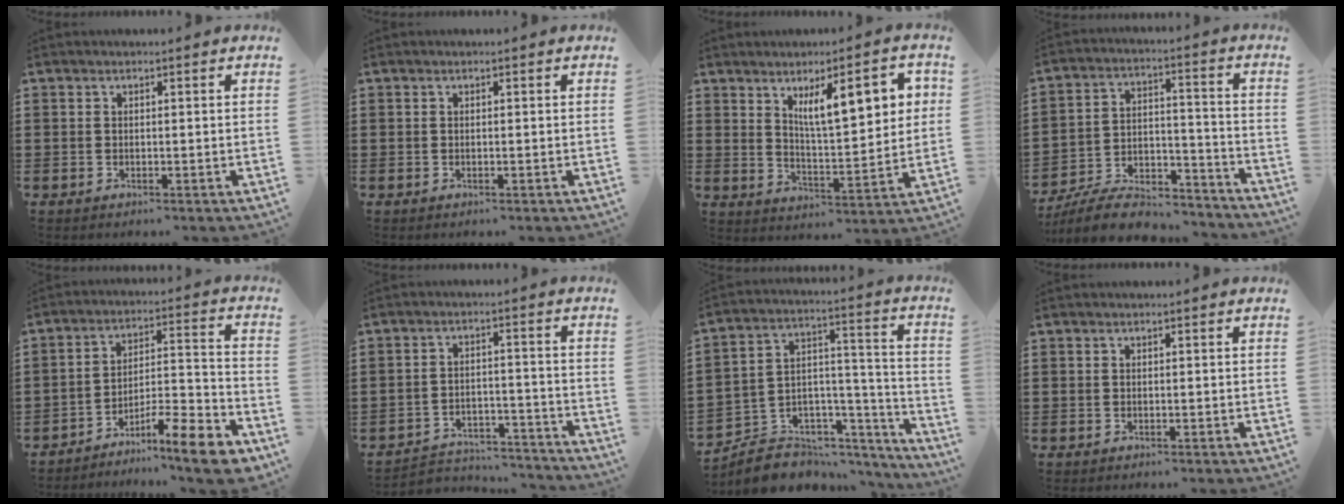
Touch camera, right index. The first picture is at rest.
{"total": 0.0}
{"total": 9.9, "force": [4.2, 3.2, 8.3], "torque": [-0.134, -0.003, 0.066]}
{"total": 9.0, "force": [-8.2, 2.1, 3.0], "torque": [-0.055, 0.023, -0.158]}
{"total": 10.6, "force": [-8.7, 1.5, 6.0], "torque": [-0.079, 0.027, -0.161]}
{"total": 4.4, "force": [-4.2, 0.9, 0.6], "torque": [-0.013, 0.007, -0.087]}
{"total": 6.4, "force": [-5.4, 3.4, 0.7], "torque": [-0.020, -0.002, -0.099]}
{"total": 0.0}